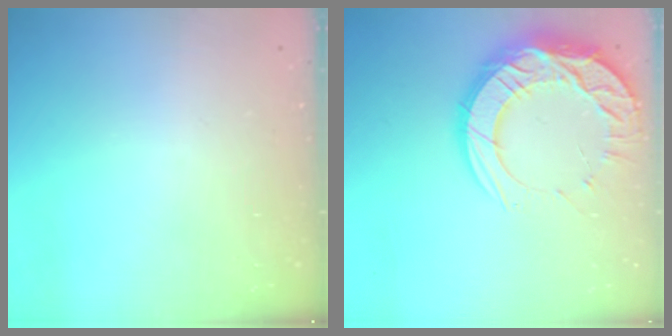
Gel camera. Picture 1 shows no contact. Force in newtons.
{"total": 18.6, "press": 18.6, "slide": 1.4}